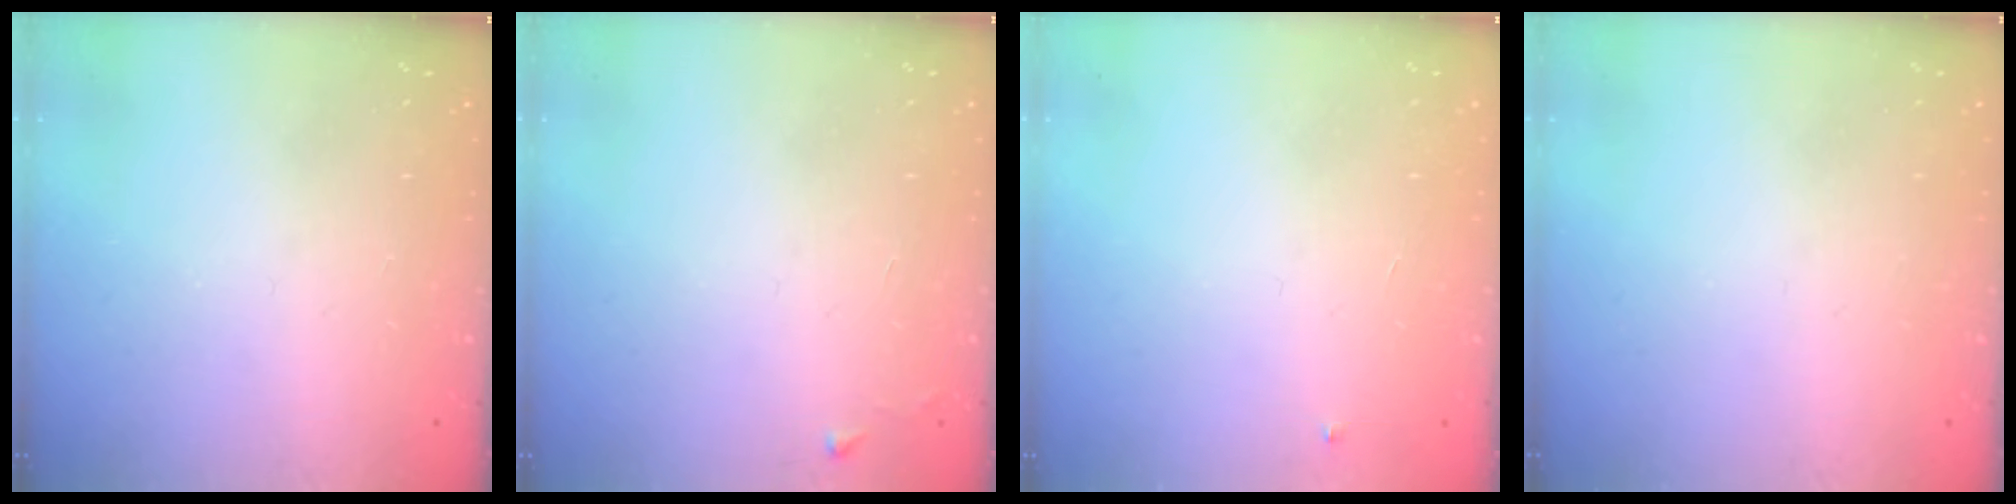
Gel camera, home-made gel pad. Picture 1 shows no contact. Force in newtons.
{"total": 3.5, "press": 3.4, "slide": 0.5}
{"total": 3.0, "press": 2.9, "slide": 0.4}
{"total": 0.0}